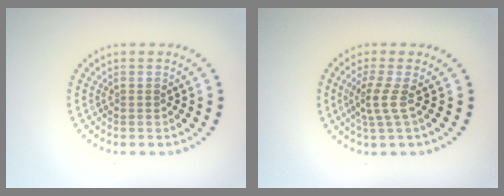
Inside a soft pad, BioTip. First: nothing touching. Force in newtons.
{"total": 2.2, "press": 1.6, "slide": 1.6}